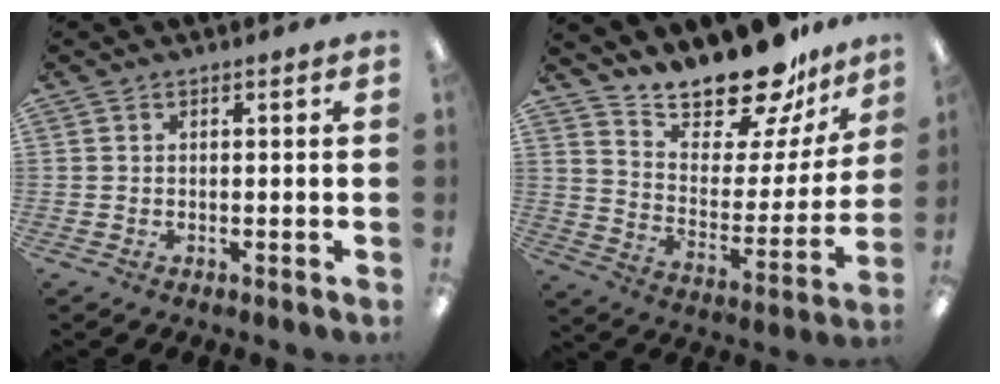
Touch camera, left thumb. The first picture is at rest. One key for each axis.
{"total": 19.2, "fx": 17.4, "fy": 5.2, "fz": 6.3, "tx": -0.105, "ty": -0.145, "tz": 0.301}